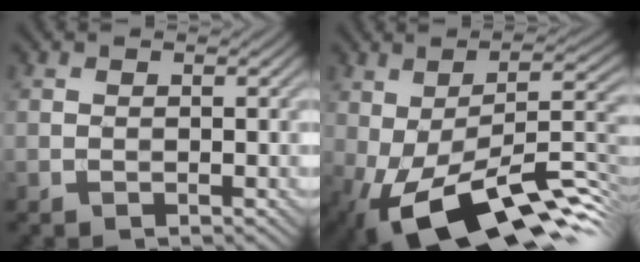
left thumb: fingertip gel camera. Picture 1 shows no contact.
{"total": 16.9, "force": [-5.7, 7.4, 14.1], "torque": [-0.234, -0.024, -0.085]}